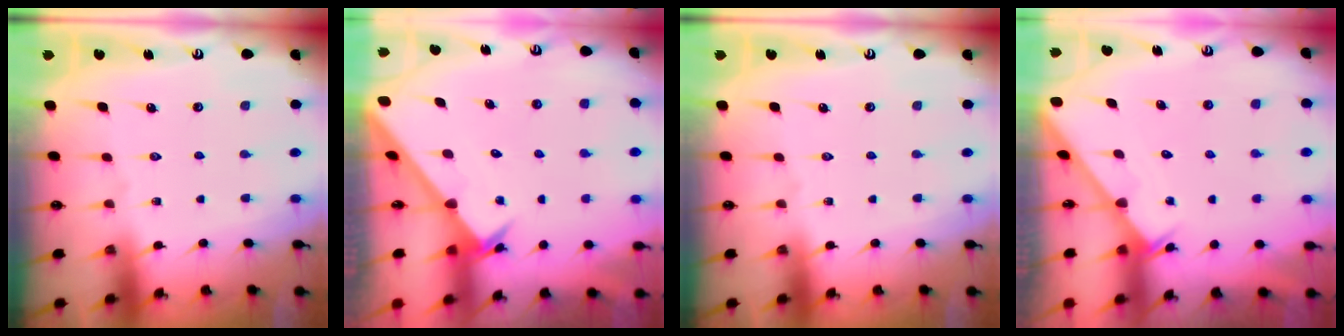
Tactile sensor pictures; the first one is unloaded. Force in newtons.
{"total": 2.6, "press": 2.6, "slide": 0.2}
{"total": 0.0}
{"total": 2.9, "press": 2.9, "slide": 0.3}